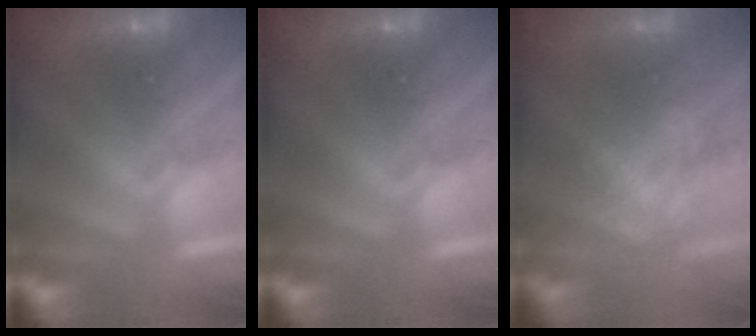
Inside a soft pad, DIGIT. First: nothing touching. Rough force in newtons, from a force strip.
{"total": 0.0}
{"total": 4.1}